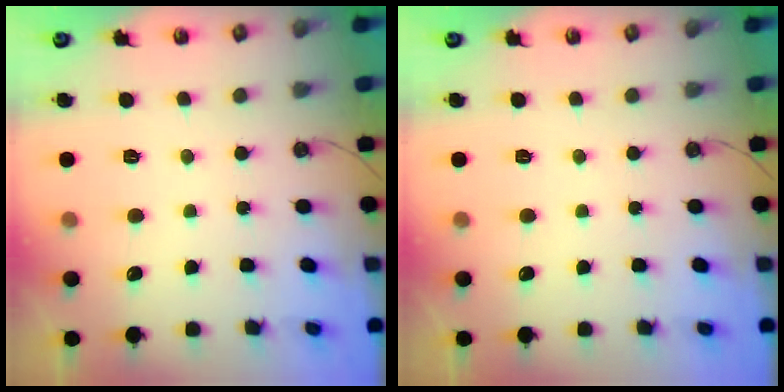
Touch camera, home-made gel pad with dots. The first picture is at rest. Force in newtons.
{"total": 0.0}